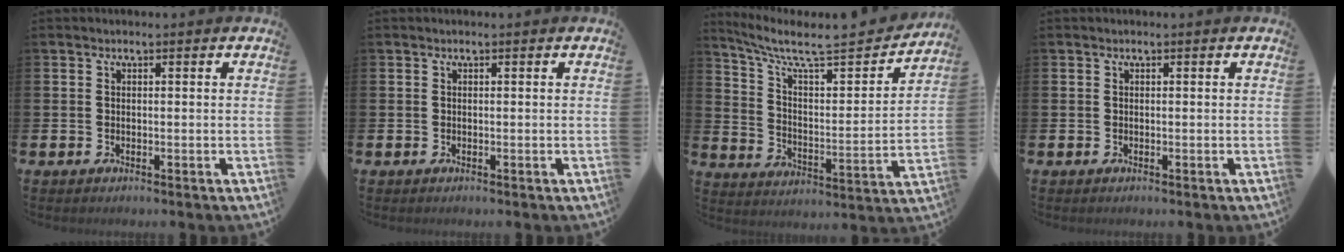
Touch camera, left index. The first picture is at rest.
{"total": 0.0}
{"total": 7.8, "force": [6.7, 1.6, 3.6], "torque": [-0.093, -0.058, 0.106]}
{"total": 0.0}